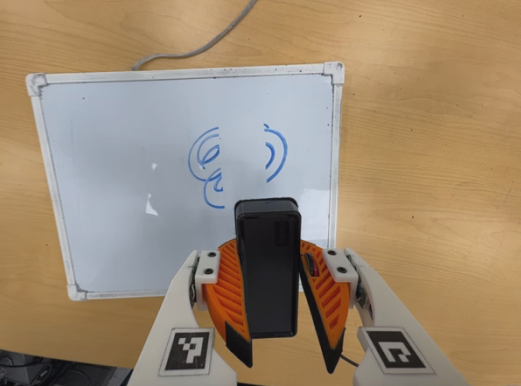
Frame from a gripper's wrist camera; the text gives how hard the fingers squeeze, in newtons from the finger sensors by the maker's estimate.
{"total": 9.5, "left": 9.9, "right": 9.2}